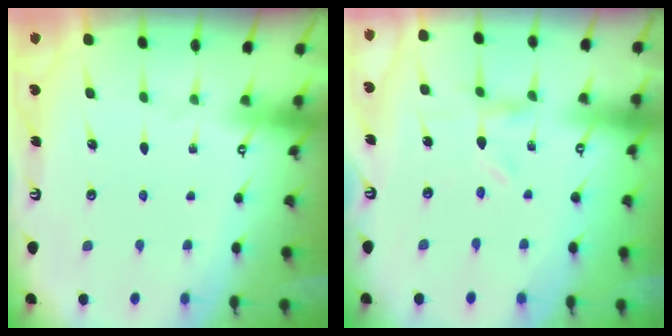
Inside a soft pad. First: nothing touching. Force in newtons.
{"total": 1.2, "press": 1.1, "slide": 0.2}